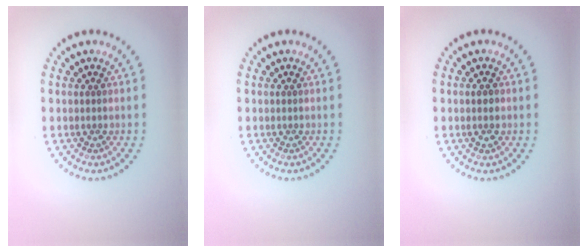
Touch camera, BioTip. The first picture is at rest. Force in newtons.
{"total": 0.0}
{"total": 1.5, "press": 1.5, "slide": 0.1}